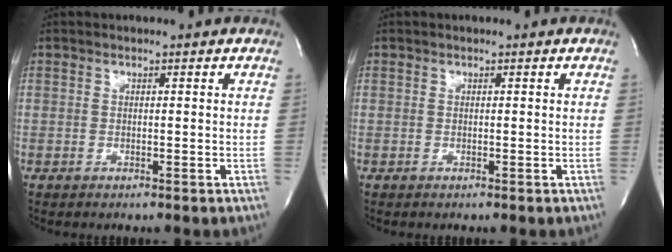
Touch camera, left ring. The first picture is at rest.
{"total": 0.0}